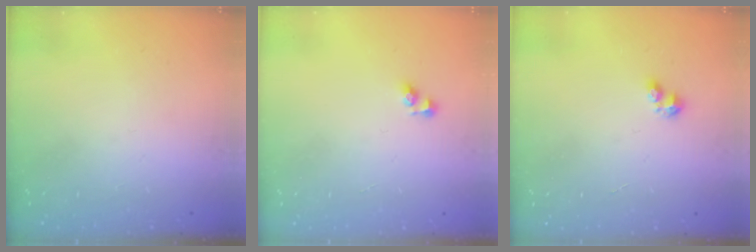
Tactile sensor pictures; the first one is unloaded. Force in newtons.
{"total": 3.9, "press": 3.9, "slide": 0.6}
{"total": 3.0, "press": 3.0, "slide": 0.4}